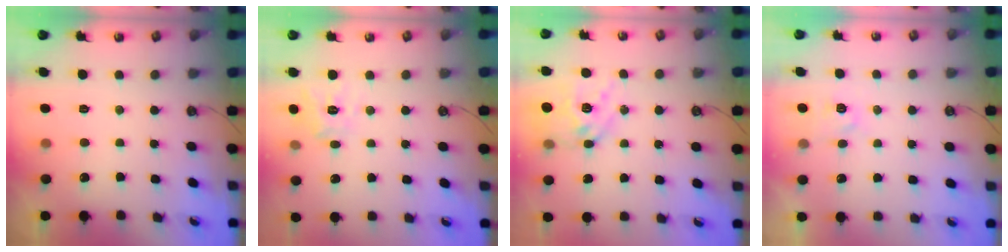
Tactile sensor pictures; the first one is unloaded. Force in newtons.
{"total": 10.3, "press": 10.3, "slide": 0.6}
{"total": 14.5, "press": 14.4, "slide": 1.3}
{"total": 3.5, "press": 3.4, "slide": 0.4}